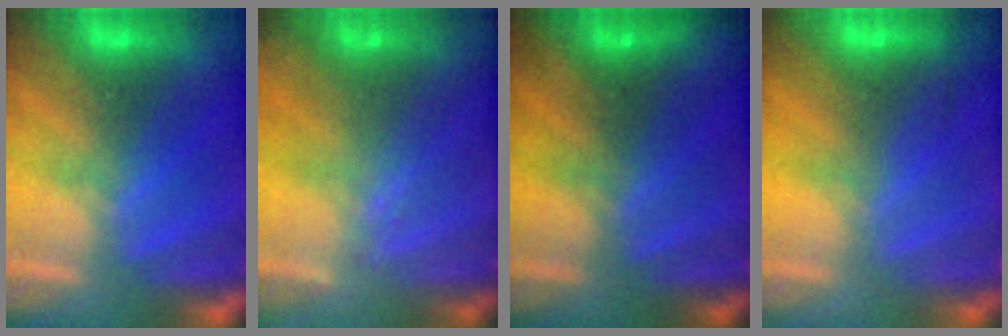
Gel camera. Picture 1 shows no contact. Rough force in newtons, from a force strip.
{"total": 1.7}
{"total": 2.4}
{"total": 2.4}